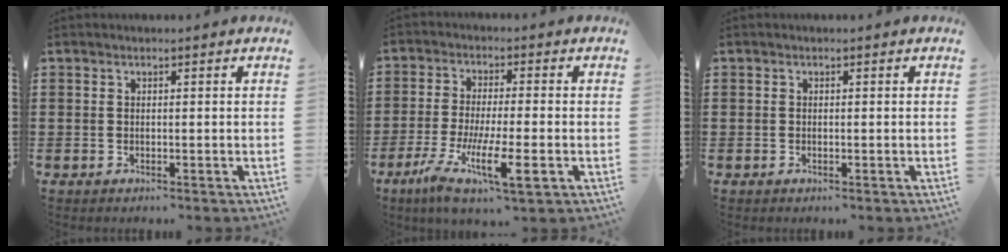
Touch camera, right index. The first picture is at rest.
{"total": 9.8, "force": [-3.9, 2.2, 8.7], "torque": [-0.167, -0.006, -0.070]}
{"total": 0.0}